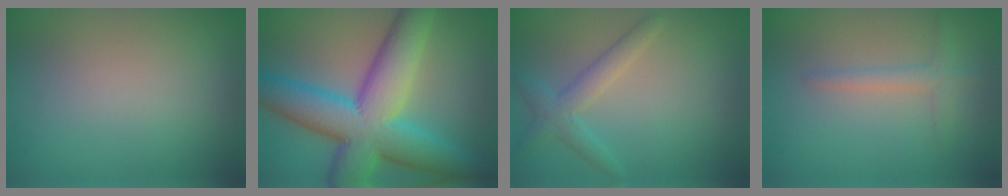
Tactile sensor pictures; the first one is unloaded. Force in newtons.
{"total": 12.7, "press": 12.7, "slide": 0.2}
{"total": 2.7, "press": 2.7, "slide": 0.1}
{"total": 1.7, "press": 1.7, "slide": 0.1}